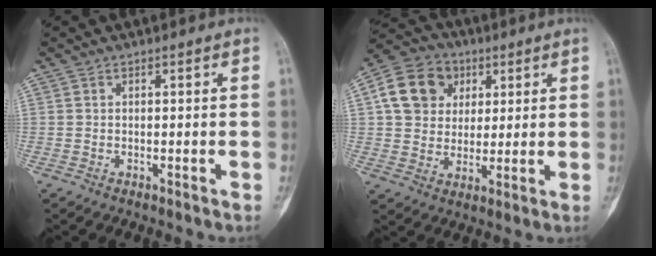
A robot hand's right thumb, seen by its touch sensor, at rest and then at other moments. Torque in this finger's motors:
{"motor_torque": [-0.25, 0.62, 0.56, -0.41, 0.16]}